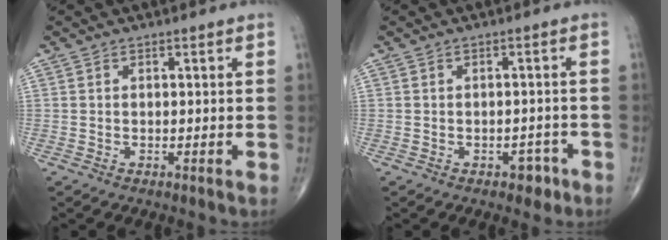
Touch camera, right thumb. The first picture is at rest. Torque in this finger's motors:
{"motor_torque": [0.90, 0.20, 0.11, -0.38, 0.02]}